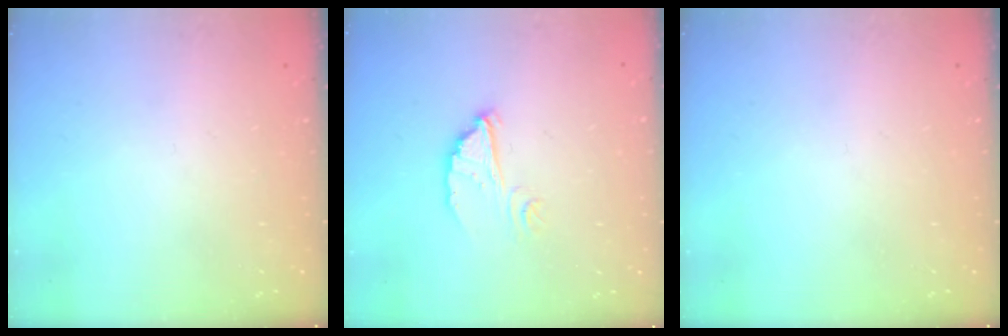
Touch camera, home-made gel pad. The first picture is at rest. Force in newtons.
{"total": 6.1, "press": 6.1, "slide": 0.5}
{"total": 0.0}